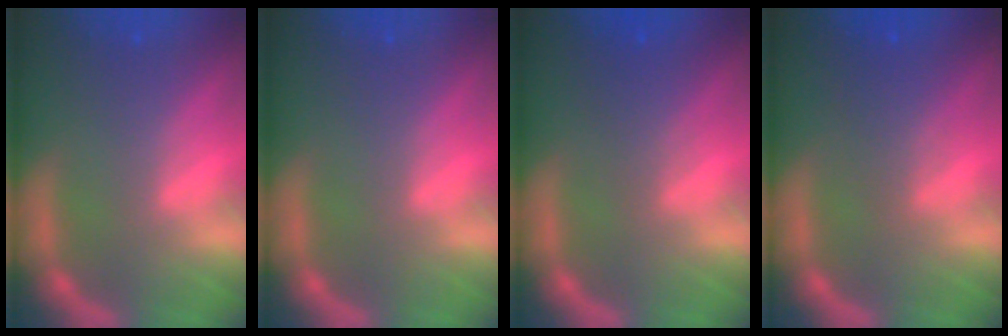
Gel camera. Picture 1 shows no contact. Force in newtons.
{"total": 0.0}
{"total": 2.5}
{"total": 3.0}